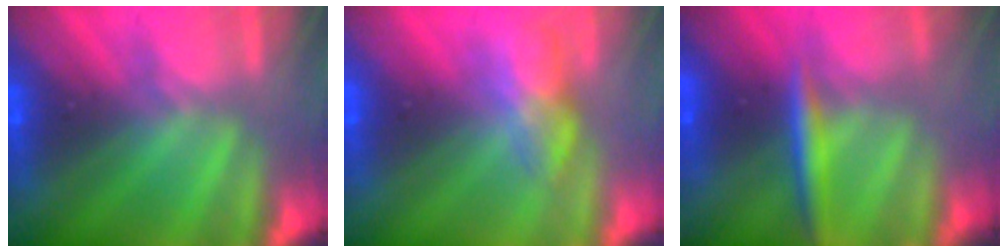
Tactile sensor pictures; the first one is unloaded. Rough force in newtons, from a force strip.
{"total": 2.8}
{"total": 2.9}